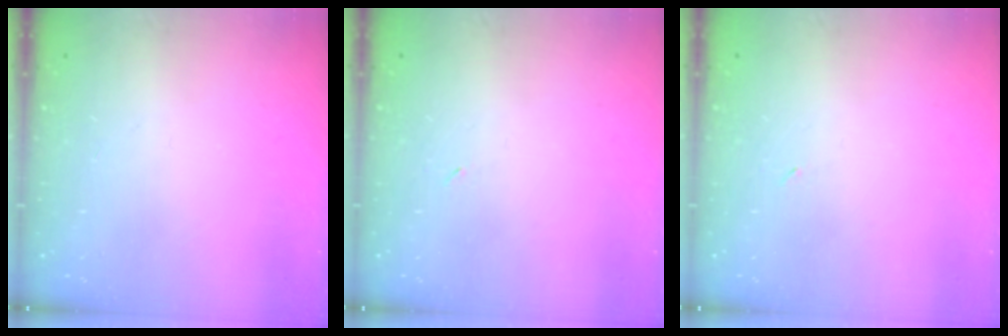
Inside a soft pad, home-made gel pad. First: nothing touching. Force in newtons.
{"total": 2.1, "press": 1.9, "slide": 1.0}
{"total": 2.1, "press": 1.9, "slide": 1.0}